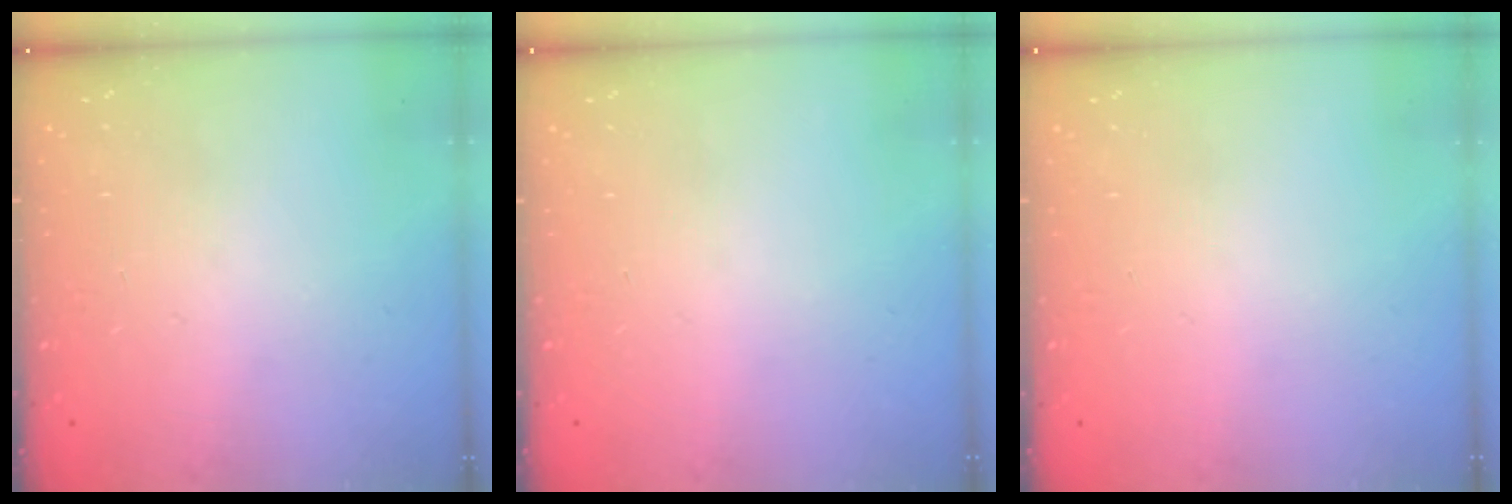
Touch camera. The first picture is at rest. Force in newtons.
{"total": 0.0}
{"total": 0.0}